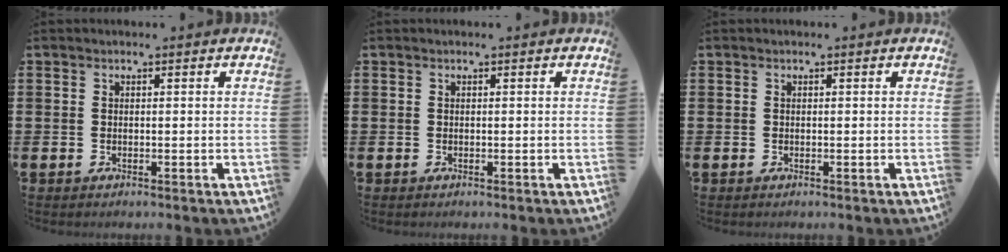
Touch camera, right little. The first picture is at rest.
{"total": 0.0}
{"total": 0.0}